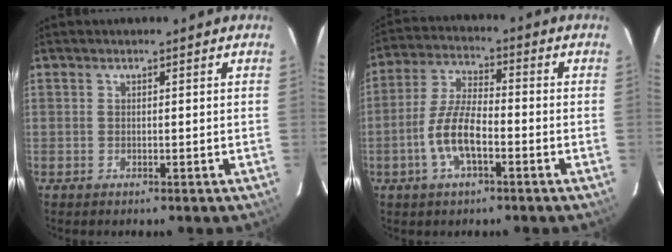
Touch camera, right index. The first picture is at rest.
{"total": 9.0, "force": [-3.4, 3.1, 7.8], "torque": [-0.165, 0.005, -0.065]}